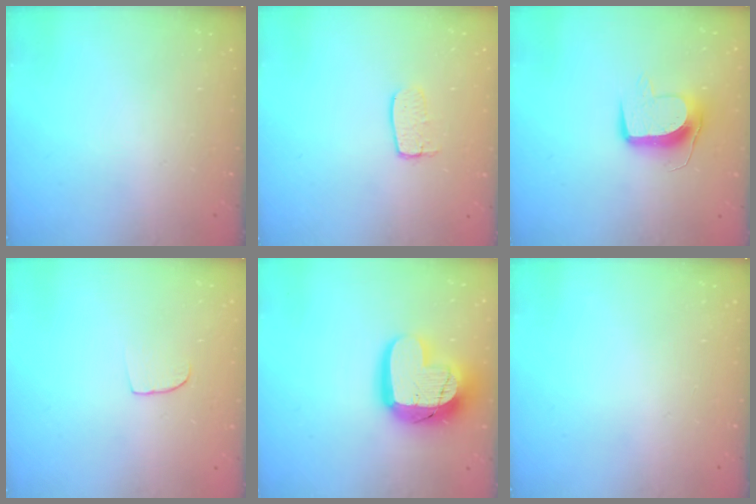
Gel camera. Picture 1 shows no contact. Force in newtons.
{"total": 6.0, "press": 6.0, "slide": 0.5}
{"total": 10.3, "press": 10.3, "slide": 0.7}
{"total": 5.5, "press": 5.4, "slide": 0.5}
{"total": 18.3, "press": 18.2, "slide": 1.4}
{"total": 0.0}